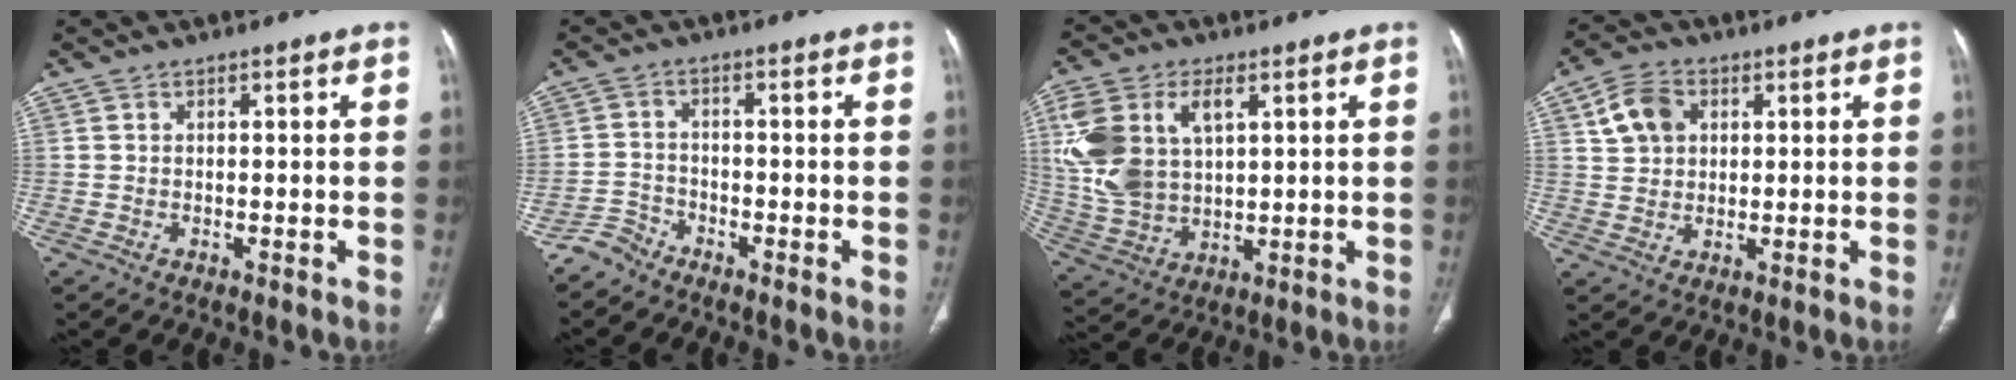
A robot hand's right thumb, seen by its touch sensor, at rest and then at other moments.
{"total": 3.2, "force": [-2.9, 1.2, -0.3], "torque": [0.009, 0.006, -0.065]}
{"total": 16.3, "force": [4.7, 10.2, 11.8], "torque": [-0.247, 0.000, 0.101]}
{"total": 7.3, "force": [2.6, 5.5, 4.0], "torque": [-0.057, 0.002, 0.047]}